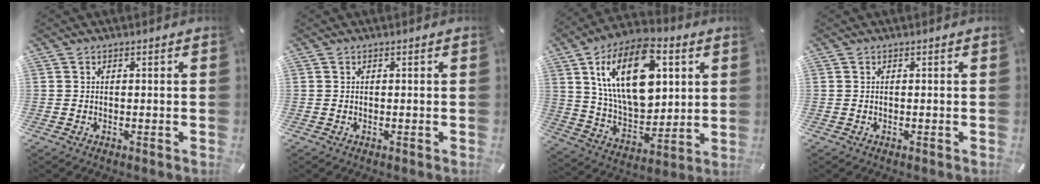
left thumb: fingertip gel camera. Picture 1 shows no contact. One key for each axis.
{"total": 0.0}
{"total": 22.5, "fx": 7.9, "fy": 13.1, "fz": 16.5, "tx": -0.306, "ty": -0.017, "tz": 0.131}
{"total": 0.0}